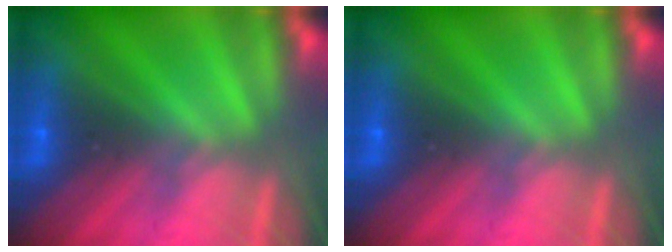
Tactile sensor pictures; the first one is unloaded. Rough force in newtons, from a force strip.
{"total": 0.0}